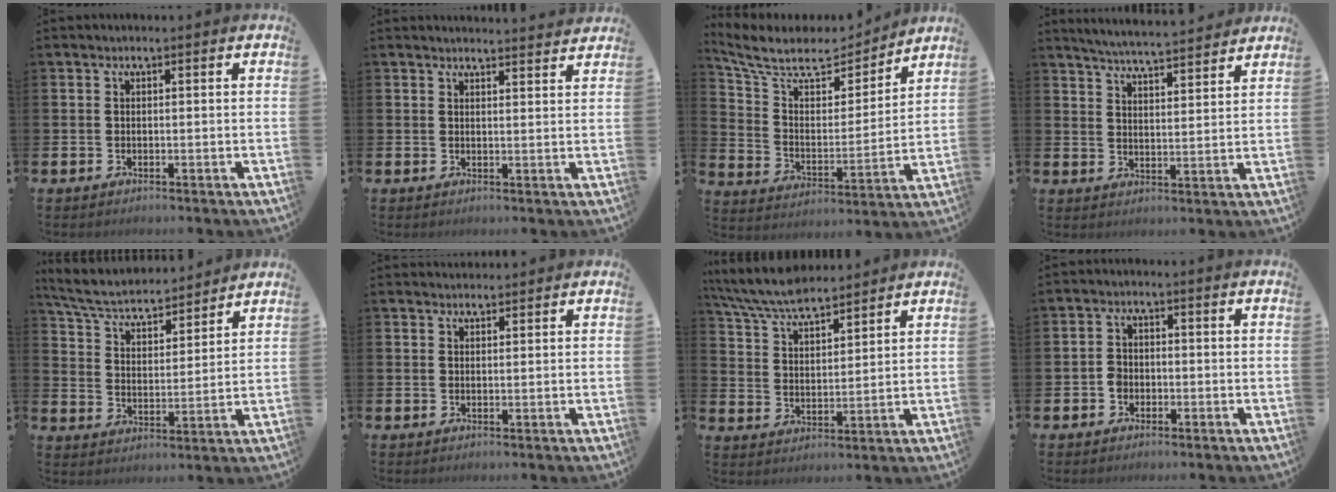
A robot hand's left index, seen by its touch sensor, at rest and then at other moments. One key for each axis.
{"total": 3.1, "fx": 3.1, "fy": -0.2, "fz": -0.1, "tx": 0.008, "ty": -0.025, "tz": 0.053}
{"total": 8.3, "fx": 6.9, "fy": 3.6, "fz": 2.8, "tx": -0.095, "ty": -0.044, "tz": 0.119}
{"total": 5.6, "fx": 5.5, "fy": -0.1, "fz": 0.9, "tx": -0.028, "ty": -0.039, "tz": 0.095}
{"total": 5.9, "fx": 5.4, "fy": 1.6, "fz": 1.9, "tx": -0.066, "ty": -0.042, "tz": 0.089}
{"total": 3.6, "fx": 3.5, "fy": 0.5, "fz": -0.3, "tx": 0.001, "ty": -0.018, "tz": 0.064}
{"total": 7.3, "fx": 6.9, "fy": 1.1, "fz": 2.2, "tx": -0.070, "ty": -0.031, "tz": 0.126}
{"total": 2.1, "fx": -0.8, "fy": 1.8, "fz": 0.7, "tx": -0.012, "ty": 0.005, "tz": -0.019}